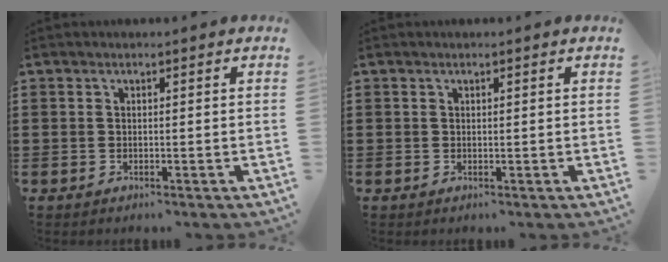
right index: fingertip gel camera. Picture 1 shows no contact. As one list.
[{"total": 0.0}]